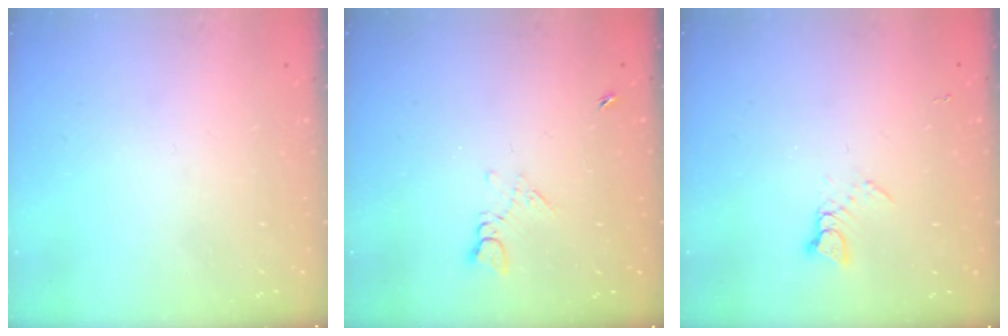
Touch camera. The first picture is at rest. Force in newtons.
{"total": 4.0, "press": 3.9, "slide": 0.7}
{"total": 2.6, "press": 2.6, "slide": 0.3}